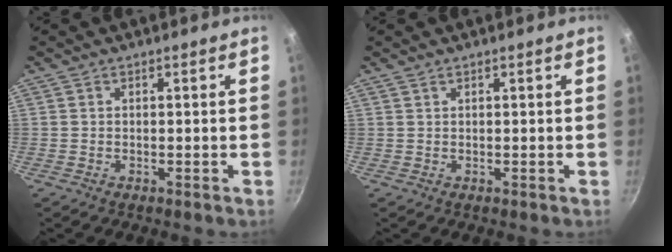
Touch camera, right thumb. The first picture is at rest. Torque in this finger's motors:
{"motor_torque": [-0.16, 0.18, 0.44, 0.17, 0.10]}